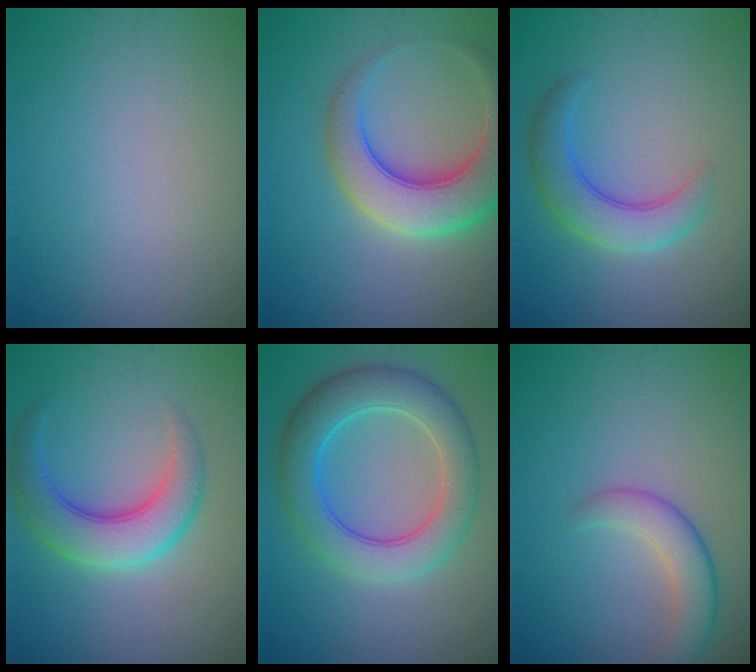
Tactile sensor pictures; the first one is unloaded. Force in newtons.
{"total": 7.4, "press": 7.4, "slide": 0.3}
{"total": 4.2, "press": 4.2, "slide": 0.1}
{"total": 5.2, "press": 5.2, "slide": 0.1}
{"total": 6.6, "press": 6.6, "slide": 0.1}
{"total": 3.2, "press": 3.2, "slide": 0.1}